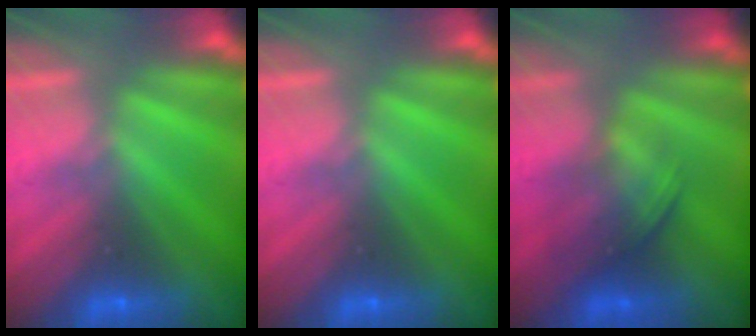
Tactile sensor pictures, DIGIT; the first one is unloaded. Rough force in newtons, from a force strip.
{"total": 0.0}
{"total": 1.8}